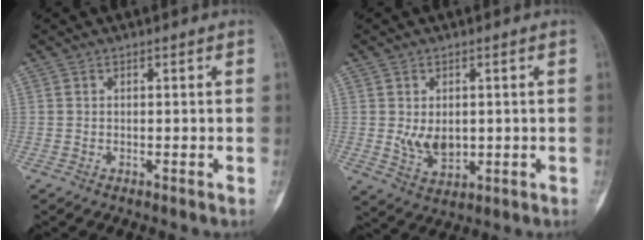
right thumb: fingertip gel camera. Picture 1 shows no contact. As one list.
[{"total": 5.8, "force": [0.2, 3.9, 4.3], "torque": [-0.058, -0.012, 0.017]}]